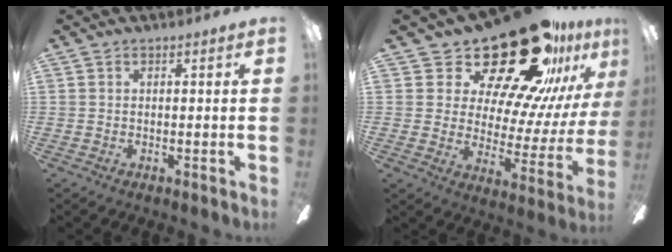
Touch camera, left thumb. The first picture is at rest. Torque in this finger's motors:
{"motor_torque": [0.10, 1.23, 1.32, -1.45, 0.06]}